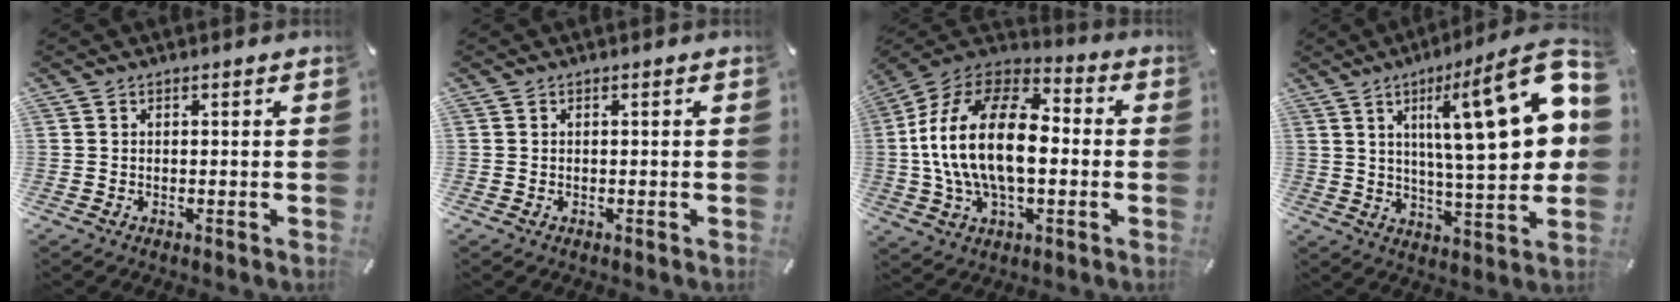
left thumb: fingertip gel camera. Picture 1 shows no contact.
{"total": 0.0}
{"total": 22.7, "force": [-1.3, 13.7, 18.1], "torque": [-0.371, 0.017, -0.024]}
{"total": 27.1, "force": [8.5, 8.2, 24.4], "torque": [-0.356, -0.058, 0.128]}